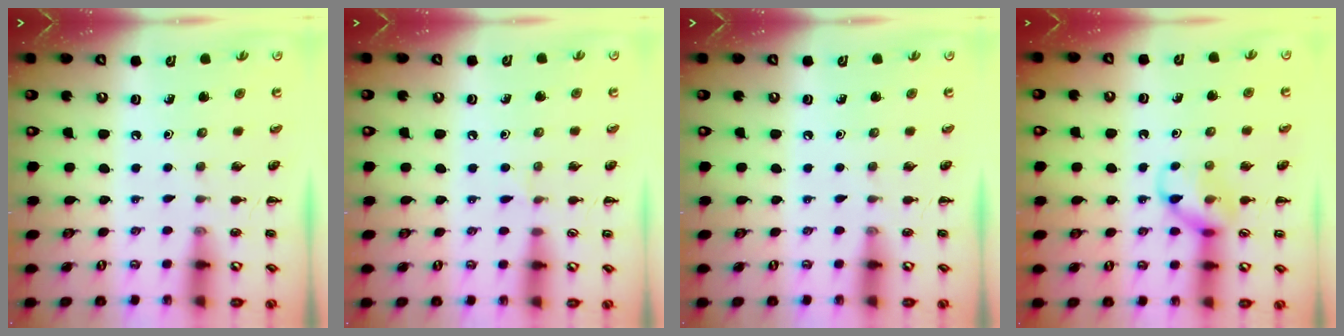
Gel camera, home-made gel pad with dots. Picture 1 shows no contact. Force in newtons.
{"total": 3.8, "press": 3.5, "slide": 1.5}
{"total": 0.0}
{"total": 10.7, "press": 10.7, "slide": 0.9}